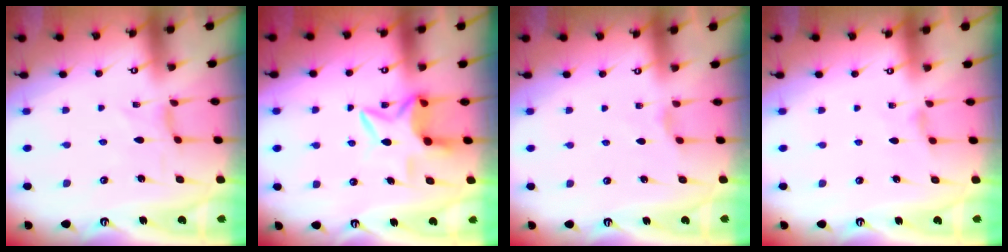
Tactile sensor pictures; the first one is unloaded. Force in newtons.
{"total": 8.6, "press": 8.5, "slide": 0.8}
{"total": 1.6, "press": 1.5, "slide": 0.4}
{"total": 2.9, "press": 2.8, "slide": 0.5}